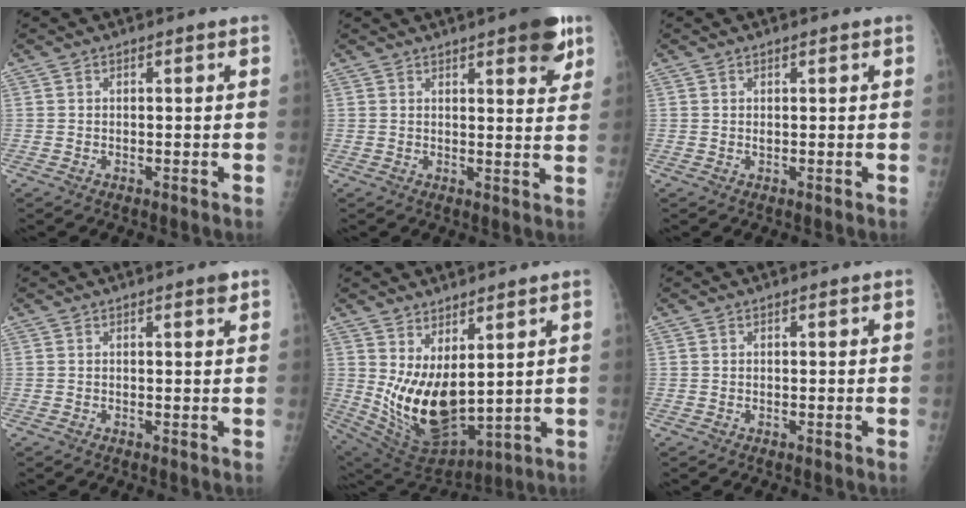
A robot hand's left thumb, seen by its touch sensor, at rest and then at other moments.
{"total": 8.3, "force": [4.8, 2.3, 6.4], "torque": [-0.064, -0.020, 0.057]}
{"total": 0.7, "force": [0.4, 0.3, 0.4], "torque": [-0.001, -0.004, 0.007]}
{"total": 1.2, "force": [0.8, 0.1, 0.9], "torque": [-0.012, -0.005, 0.011]}
{"total": 13.8, "force": [3.0, 6.6, 11.7], "torque": [-0.193, -0.053, 0.082]}
{"total": 0.0}